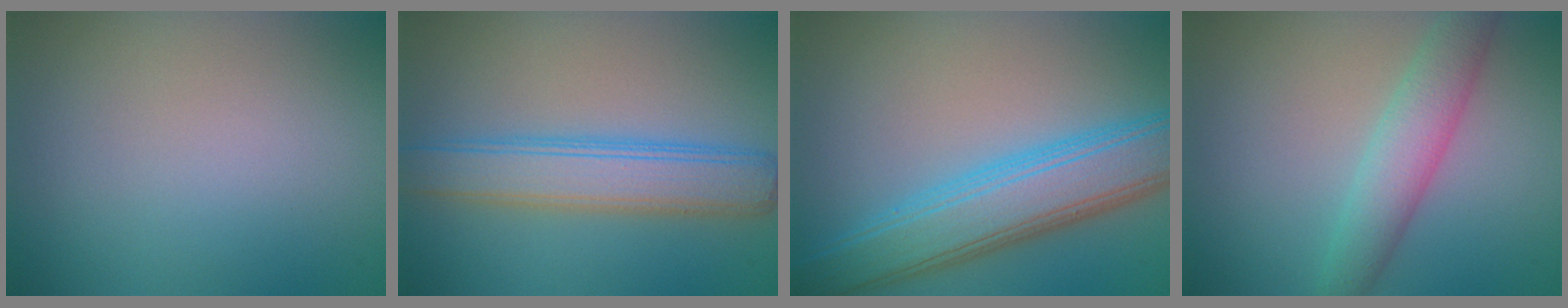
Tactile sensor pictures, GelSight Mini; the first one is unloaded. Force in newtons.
{"total": 5.2, "press": 5.2, "slide": 0.1}
{"total": 7.5, "press": 7.5, "slide": 0.3}
{"total": 3.9, "press": 3.9, "slide": 0.2}